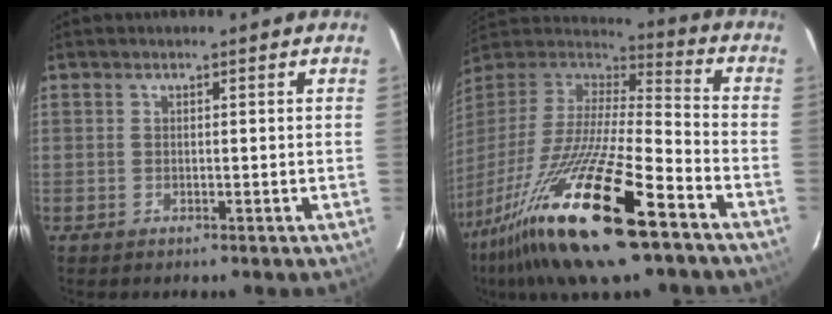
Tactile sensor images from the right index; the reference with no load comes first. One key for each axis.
{"total": 29.2, "fx": -17.5, "fy": 5.6, "fz": 22.6, "tx": -0.430, "ty": -0.065, "tz": -0.315}